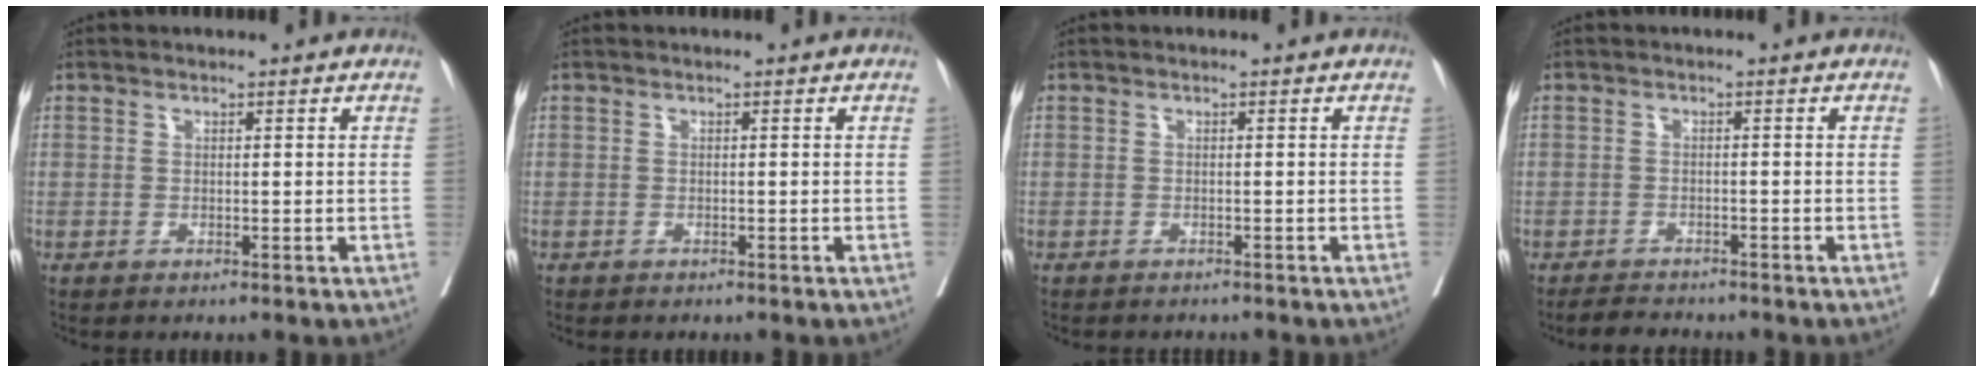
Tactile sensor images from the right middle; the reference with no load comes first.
{"total": 0.6, "force": [-0.5, 0.2, 0.2], "torque": [-0.013, -0.001, -0.009]}
{"total": 3.1, "force": [-2.9, 0.7, 0.9], "torque": [-0.016, -0.004, -0.035]}
{"total": 3.1, "force": [-2.9, 0.8, 0.6], "torque": [-0.018, -0.009, -0.048]}